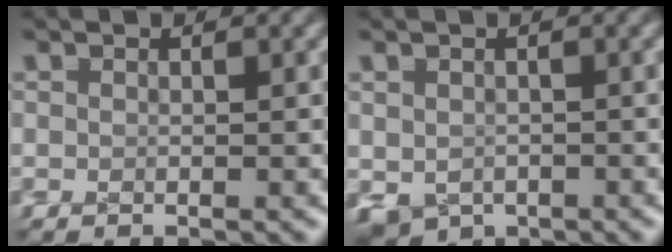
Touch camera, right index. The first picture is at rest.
{"total": 4.1, "force": [-1.6, 3.5, 1.5], "torque": [-0.045, -0.031, -0.016]}